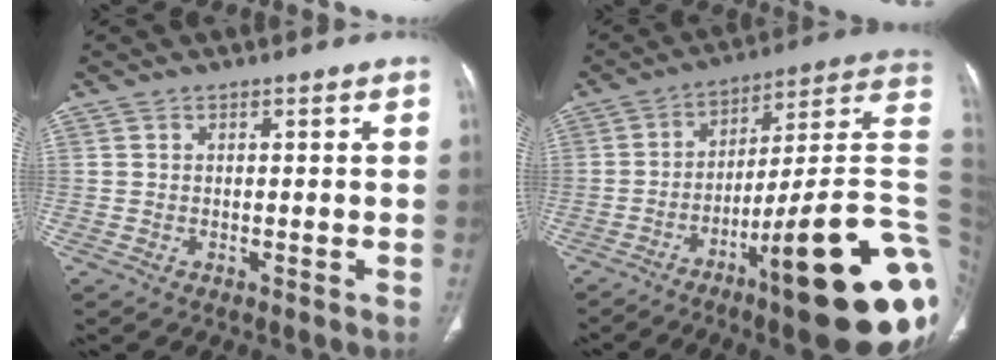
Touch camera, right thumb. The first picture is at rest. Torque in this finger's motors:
{"motor_torque": [3.70, 1.31, 1.36, -1.41, 0.56]}